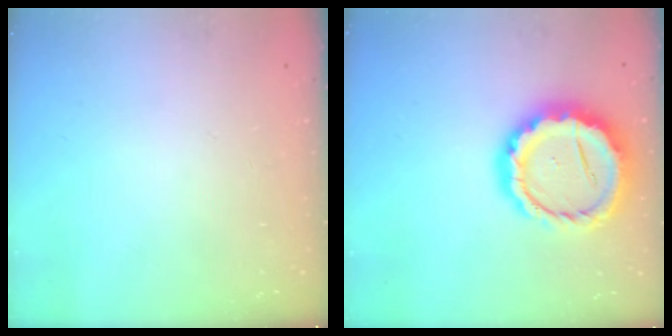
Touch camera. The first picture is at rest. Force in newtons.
{"total": 17.2, "press": 16.9, "slide": 3.3}